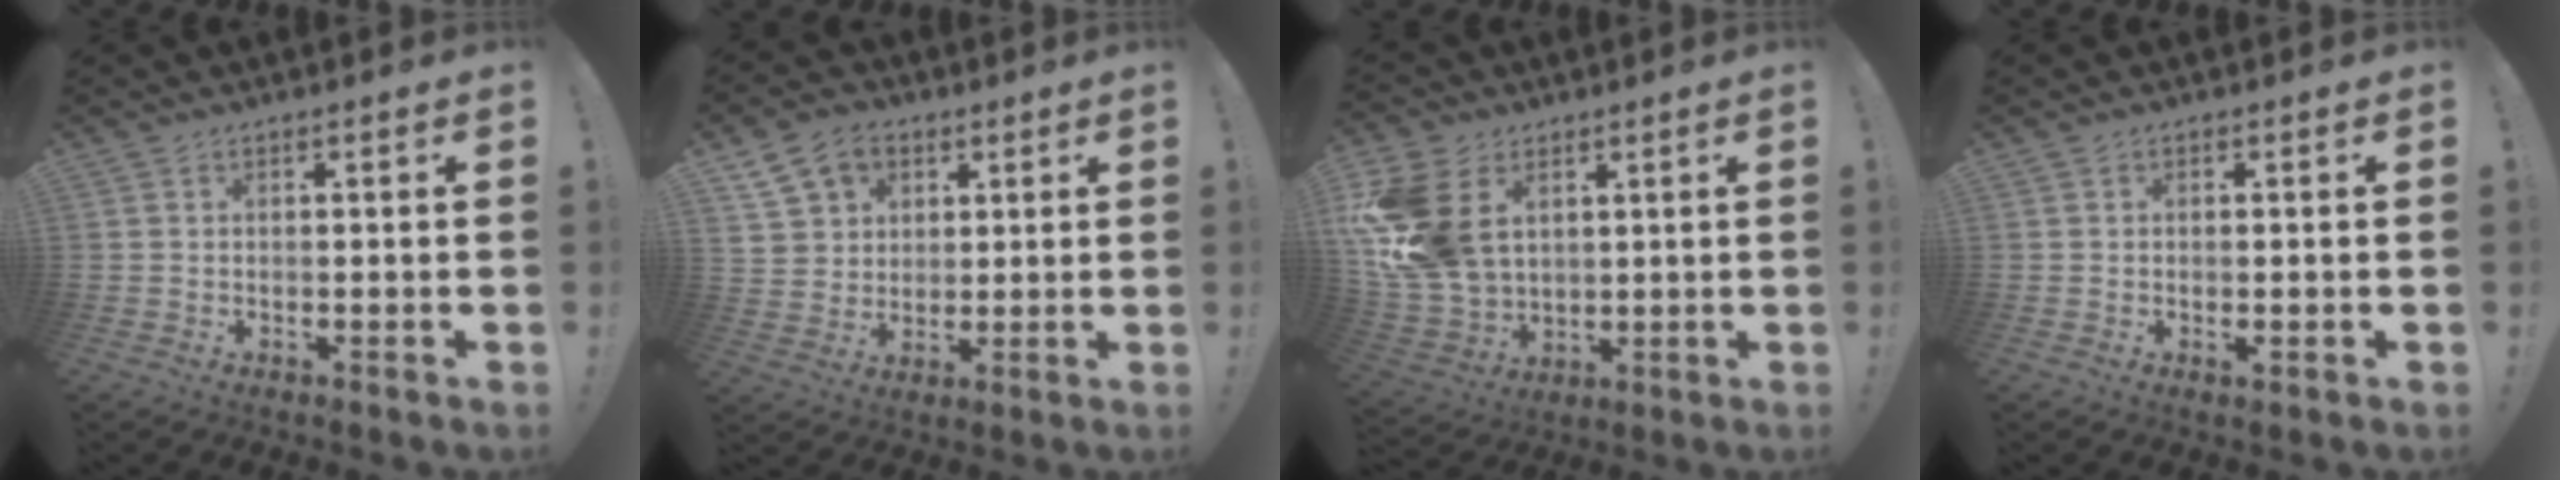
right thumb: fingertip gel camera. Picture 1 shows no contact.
{"total": 12.3, "force": [5.7, 9.8, 4.9], "torque": [-0.069, -0.022, 0.115]}
{"total": 19.3, "force": [4.5, 14.0, 12.5], "torque": [-0.254, -0.019, 0.092]}
{"total": 1.2, "force": [-0.5, 0.4, 1.0], "torque": [-0.013, -0.001, -0.009]}